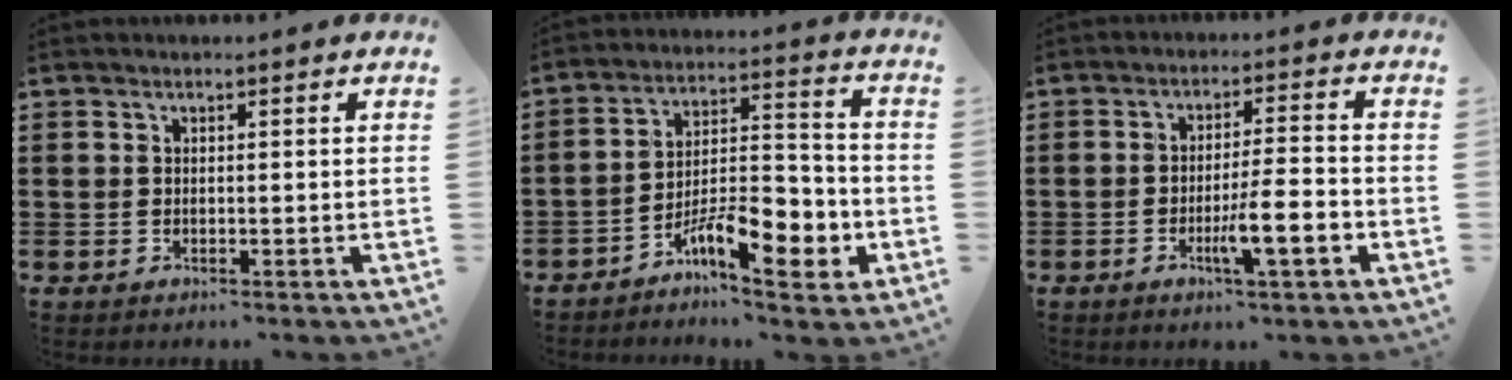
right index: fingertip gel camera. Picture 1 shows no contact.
{"total": 11.0, "force": [-6.1, 3.9, 8.2], "torque": [-0.141, 0.017, -0.106]}
{"total": 6.9, "force": [-2.7, 0.9, 6.3], "torque": [-0.108, -0.004, -0.047]}